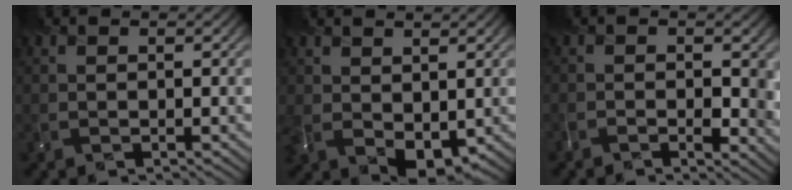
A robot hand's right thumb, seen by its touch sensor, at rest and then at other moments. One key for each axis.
{"total": 6.8, "fx": 0.6, "fy": 4.4, "fz": 5.1, "tx": -0.110, "ty": -0.019, "tz": 0.024}
{"total": 6.4, "fx": -1.7, "fy": 3.5, "fz": 5.1, "tx": -0.071, "ty": -0.020, "tz": -0.022}